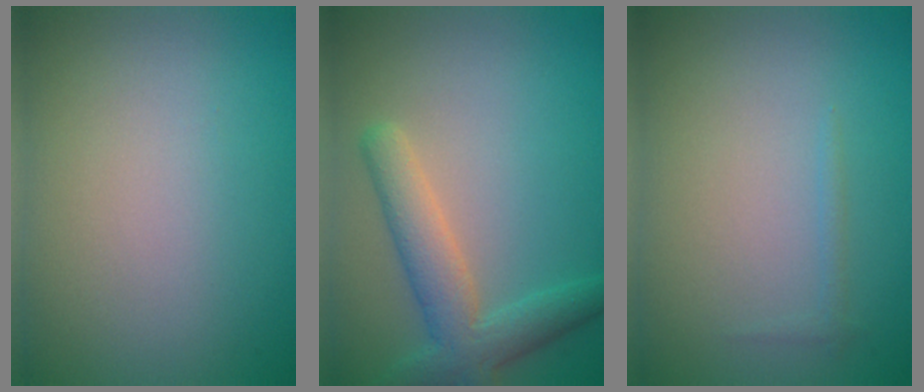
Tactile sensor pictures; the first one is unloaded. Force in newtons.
{"total": 4.5, "press": 4.5, "slide": 0.3}
{"total": 0.6, "press": 0.6, "slide": 0.1}